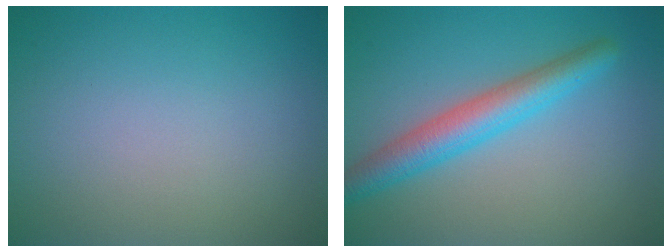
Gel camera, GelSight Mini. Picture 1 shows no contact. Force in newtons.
{"total": 4.5, "press": 4.5, "slide": 0.0}